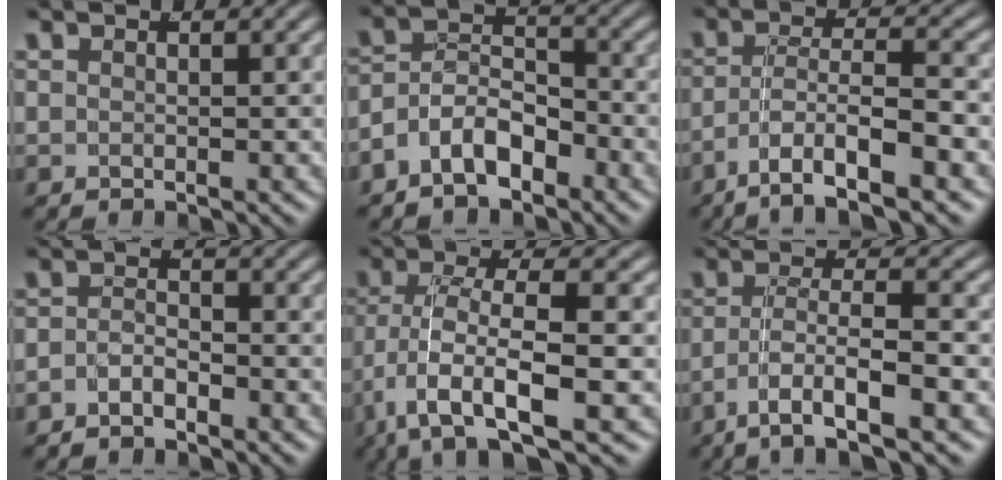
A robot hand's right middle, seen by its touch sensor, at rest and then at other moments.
{"total": 6.0, "force": [-3.2, 4.2, 2.9], "torque": [-0.048, -0.015, -0.053]}
{"total": 6.5, "force": [-4.0, 2.2, 4.6], "torque": [-0.092, -0.020, -0.054]}
{"total": 2.5, "force": [-2.1, 1.1, 0.8], "torque": [-0.014, -0.010, -0.034]}
{"total": 6.2, "force": [-3.0, 2.3, 4.9], "torque": [-0.119, -0.036, -0.028]}
{"total": 5.7, "force": [-3.2, 1.7, 4.4], "torque": [-0.091, -0.024, -0.040]}